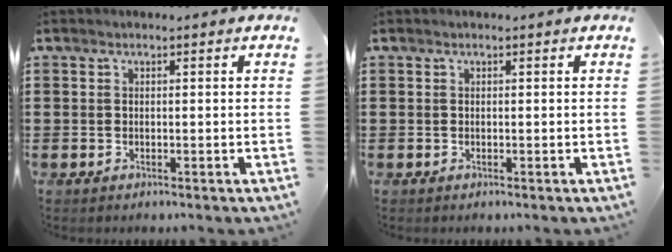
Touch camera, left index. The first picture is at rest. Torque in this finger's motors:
{"motor_torque": [0.00, 0.00, 0.00, 0.00]}